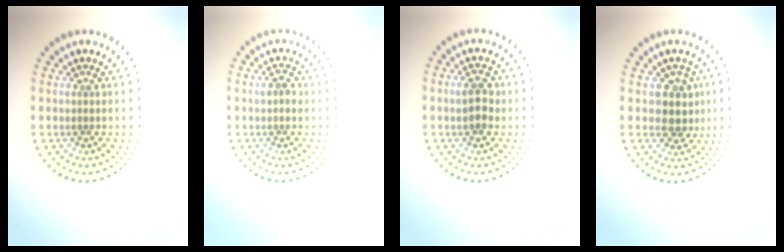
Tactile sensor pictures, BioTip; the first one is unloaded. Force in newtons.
{"total": 1.4, "press": 1.4, "slide": 0.3}
{"total": 2.6, "press": 2.6, "slide": 0.0}
{"total": 3.0, "press": 2.6, "slide": 1.6}